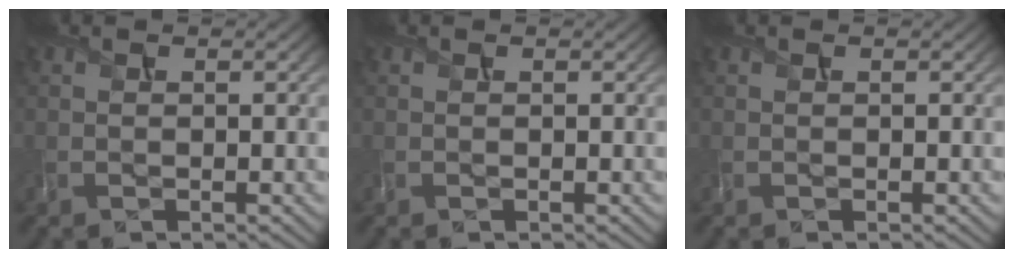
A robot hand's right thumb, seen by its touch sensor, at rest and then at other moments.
{"total": 0.0}
{"total": 0.0}